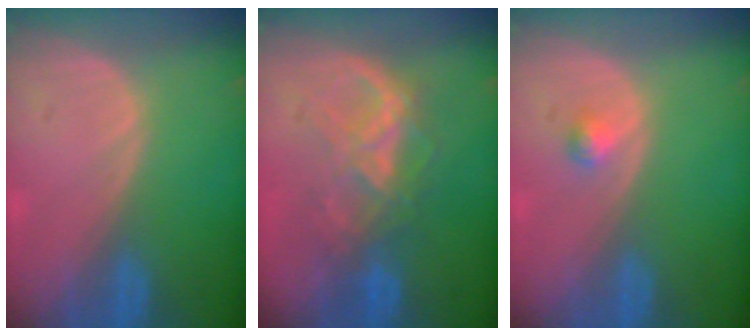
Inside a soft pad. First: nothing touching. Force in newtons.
{"total": 6.4, "press": 6.4, "slide": 0.8}
{"total": 1.3, "press": 1.2, "slide": 0.1}